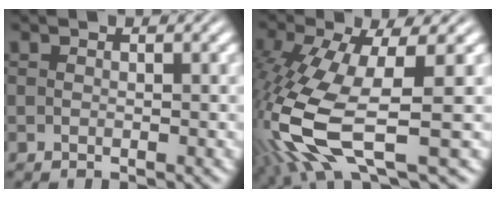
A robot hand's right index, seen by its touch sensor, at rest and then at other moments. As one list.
[{"total": 8.9, "force": [-2.1, 3.5, 7.9], "torque": [-0.190, -0.047, -0.005]}]